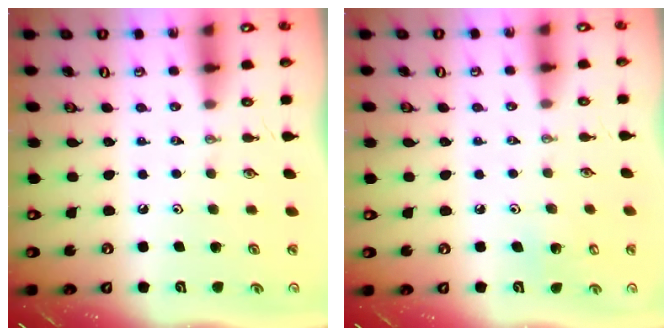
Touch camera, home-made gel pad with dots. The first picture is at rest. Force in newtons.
{"total": 4.7, "press": 4.7, "slide": 0.4}